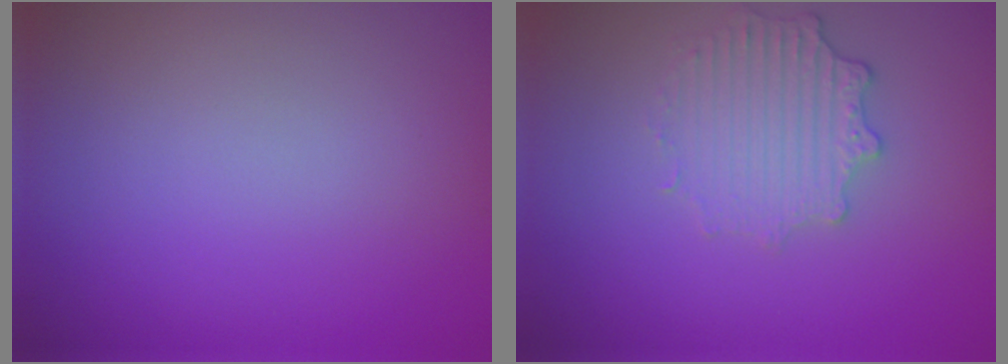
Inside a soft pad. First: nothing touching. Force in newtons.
{"total": 2.8, "press": 2.5, "slide": 1.4}